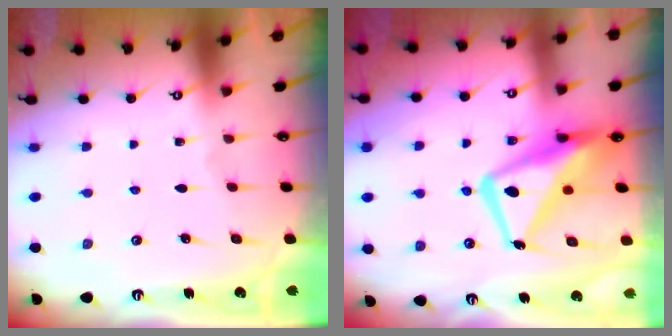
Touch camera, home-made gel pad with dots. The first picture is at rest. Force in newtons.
{"total": 15.2, "press": 15.1, "slide": 1.9}